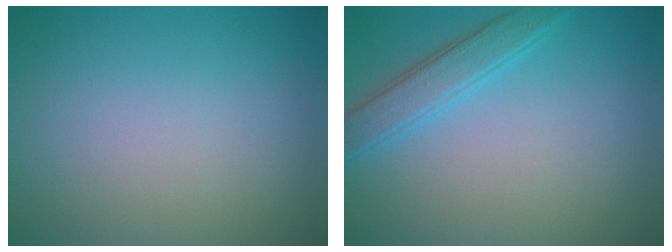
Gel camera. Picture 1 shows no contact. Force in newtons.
{"total": 2.8, "press": 2.8, "slide": 0.2}